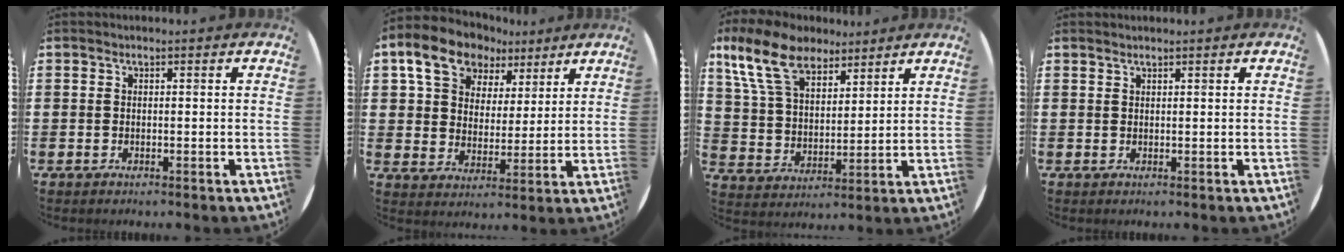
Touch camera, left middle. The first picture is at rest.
{"total": 10.0, "force": [7.2, 6.2, 3.2], "torque": [-0.087, -0.011, 0.135]}
{"total": 10.7, "force": [8.1, 4.9, 4.9], "torque": [-0.125, -0.007, 0.153]}
{"total": 0.6, "force": [0.6, -0.2, -0.2], "torque": [0.003, -0.001, 0.011]}